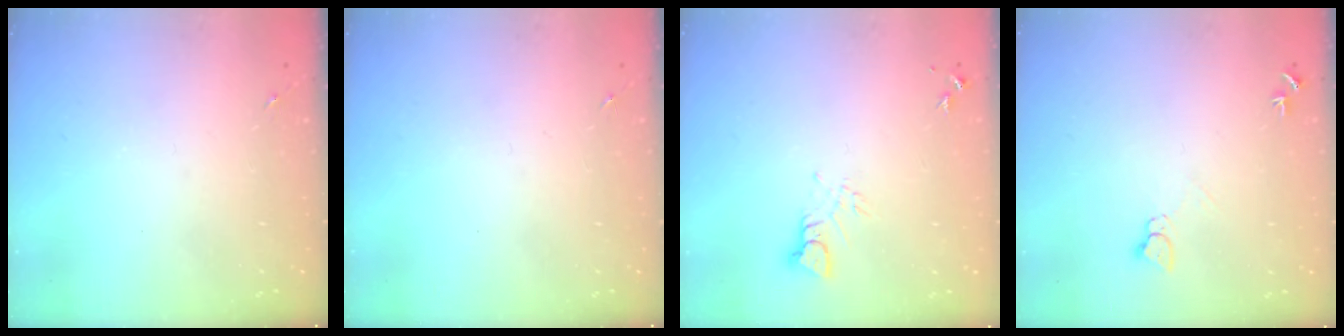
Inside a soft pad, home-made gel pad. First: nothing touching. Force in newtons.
{"total": 0.0}
{"total": 3.5, "press": 3.5, "slide": 0.2}
{"total": 4.4, "press": 4.4, "slide": 0.4}